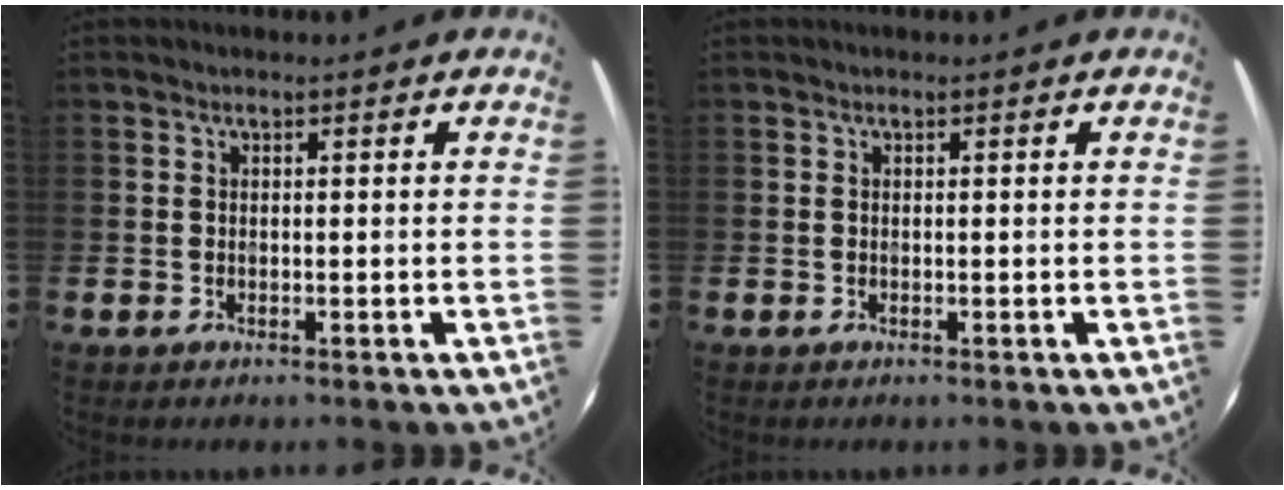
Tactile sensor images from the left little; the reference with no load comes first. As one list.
[{"total": 0.0}]